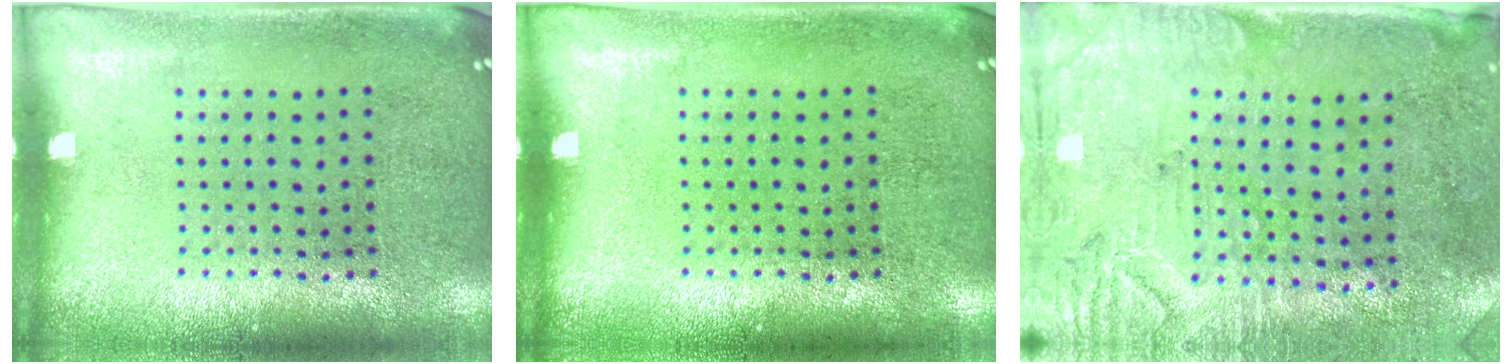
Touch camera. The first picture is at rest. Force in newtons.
{"total": 0.0}
{"total": 3.0, "press": 2.5, "slide": 1.6}